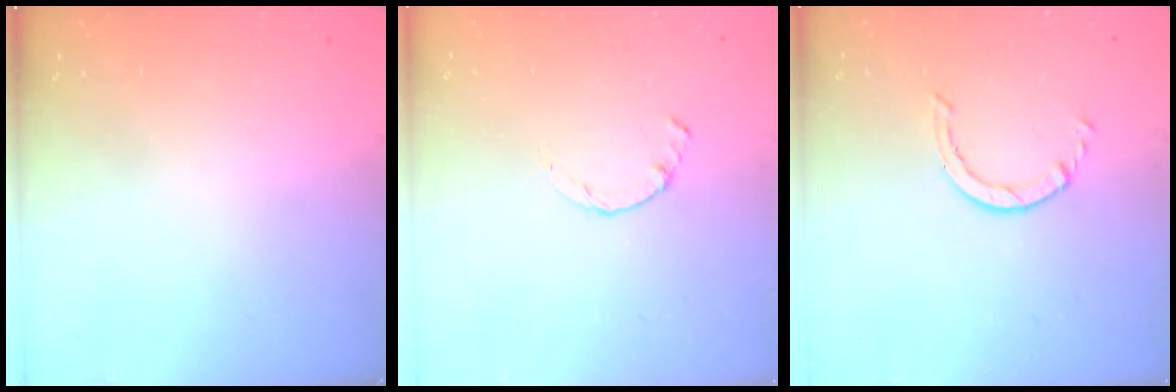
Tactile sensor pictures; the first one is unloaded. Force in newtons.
{"total": 0.8, "press": 0.7, "slide": 0.2}
{"total": 0.8, "press": 0.7, "slide": 0.1}